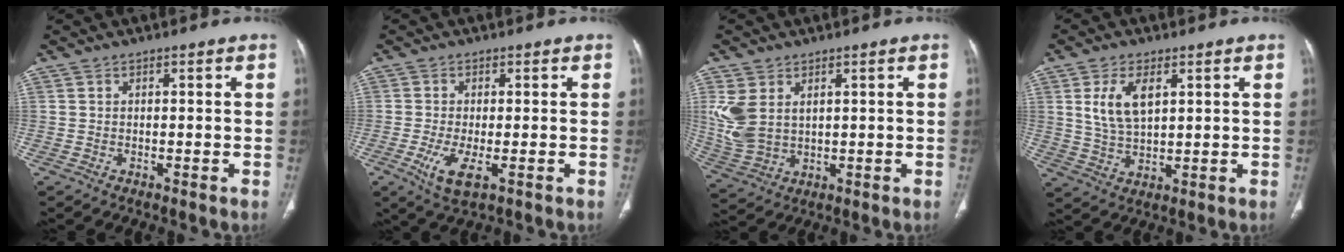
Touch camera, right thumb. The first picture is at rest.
{"total": 5.8, "force": [-1.9, 1.9, 5.2], "torque": [-0.111, -0.015, -0.031]}
{"total": 9.1, "force": [2.6, 6.2, 6.1], "torque": [-0.141, -0.008, 0.070]}
{"total": 8.0, "force": [2.7, 4.1, 6.3], "torque": [-0.119, -0.009, 0.059]}